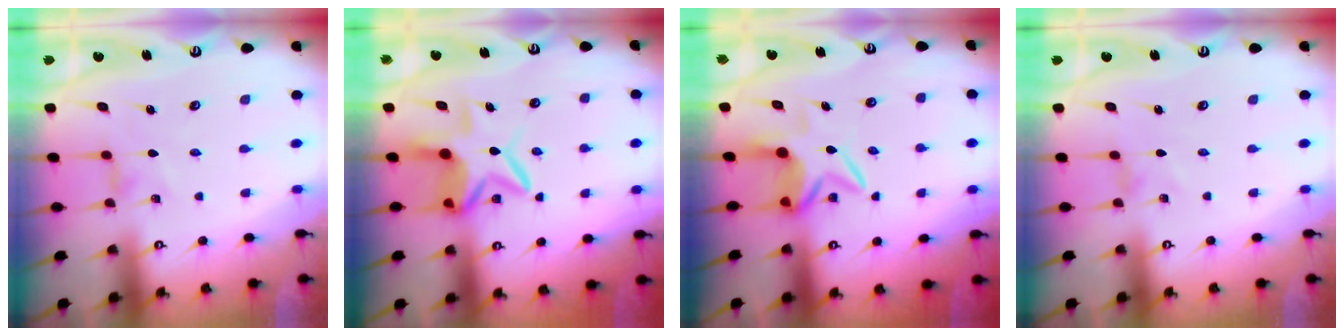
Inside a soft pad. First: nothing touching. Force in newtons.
{"total": 9.1, "press": 9.0, "slide": 1.5}
{"total": 7.4, "press": 7.3, "slide": 1.0}
{"total": 0.0}